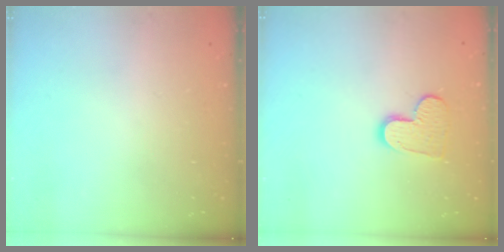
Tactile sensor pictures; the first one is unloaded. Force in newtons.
{"total": 9.4, "press": 9.4, "slide": 0.6}